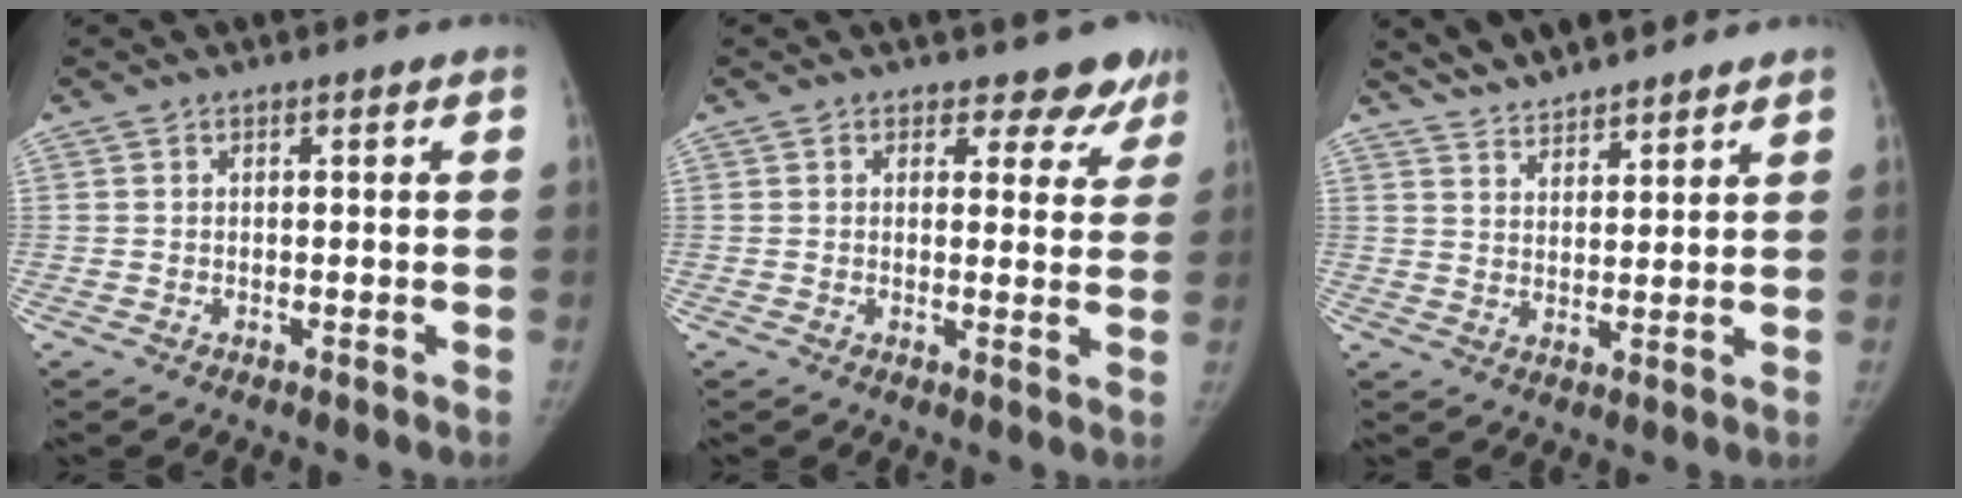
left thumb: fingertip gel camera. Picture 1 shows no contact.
{"total": 6.2, "force": [5.0, 3.6, 0.7], "torque": [0.037, -0.026, 0.044]}
{"total": 7.5, "force": [7.0, 1.6, 2.1], "torque": [-0.024, -0.018, 0.130]}